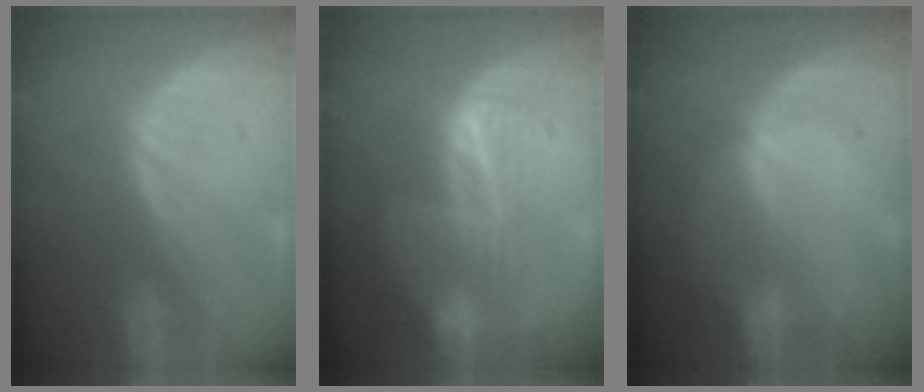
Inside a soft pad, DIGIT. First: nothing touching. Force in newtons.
{"total": 6.9, "press": 5.9, "slide": 3.6}
{"total": 1.3, "press": 0.9, "slide": 0.9}